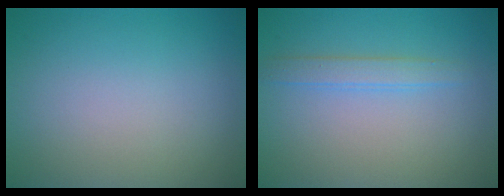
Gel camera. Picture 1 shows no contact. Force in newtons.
{"total": 1.8, "press": 1.8, "slide": 0.1}